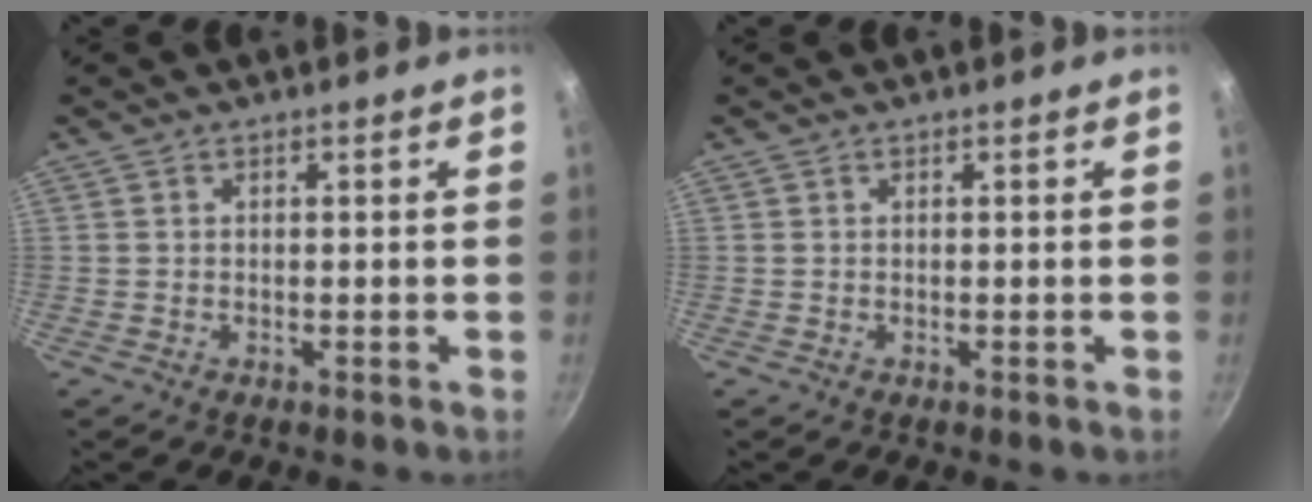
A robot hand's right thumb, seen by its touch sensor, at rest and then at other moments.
{"total": 0.0}